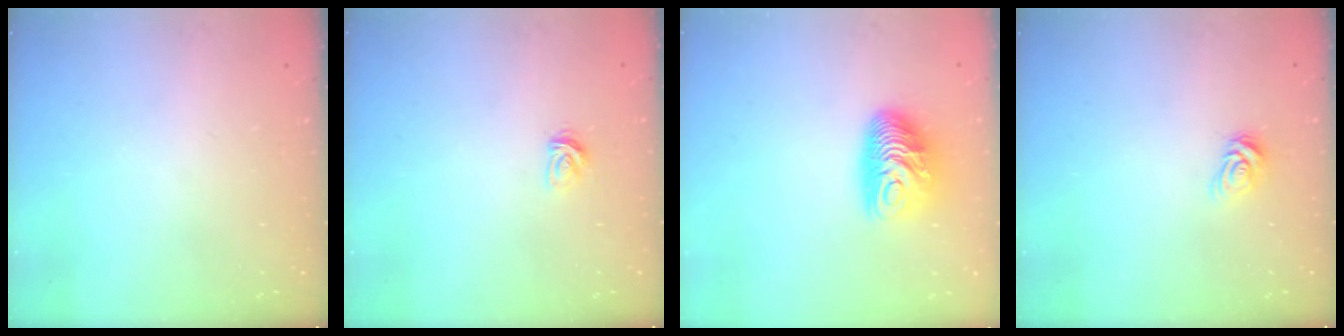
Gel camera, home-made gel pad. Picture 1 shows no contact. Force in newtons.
{"total": 3.5, "press": 3.4, "slide": 0.3}
{"total": 10.9, "press": 10.9, "slide": 0.8}
{"total": 6.7, "press": 6.7, "slide": 0.4}